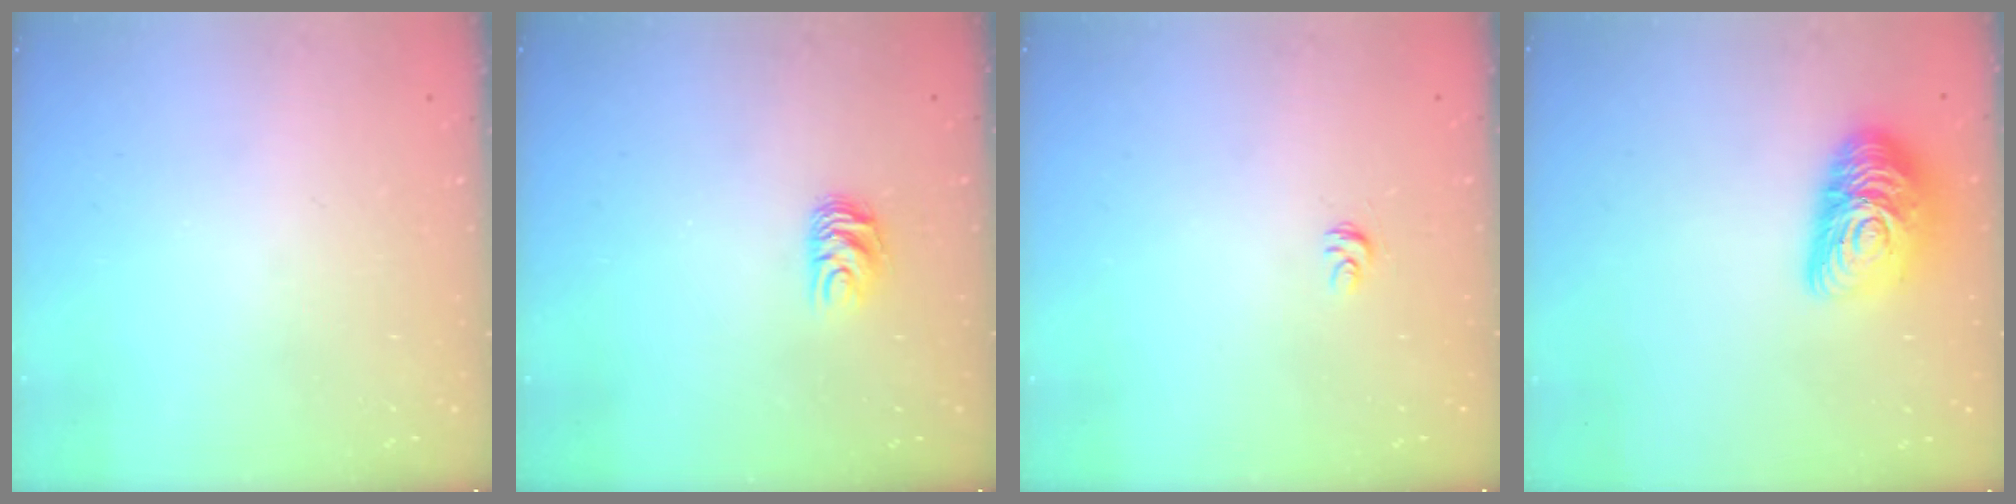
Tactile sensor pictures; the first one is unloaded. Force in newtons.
{"total": 6.5, "press": 6.4, "slide": 0.6}
{"total": 3.1, "press": 3.1, "slide": 0.3}
{"total": 13.9, "press": 13.9, "slide": 0.7}